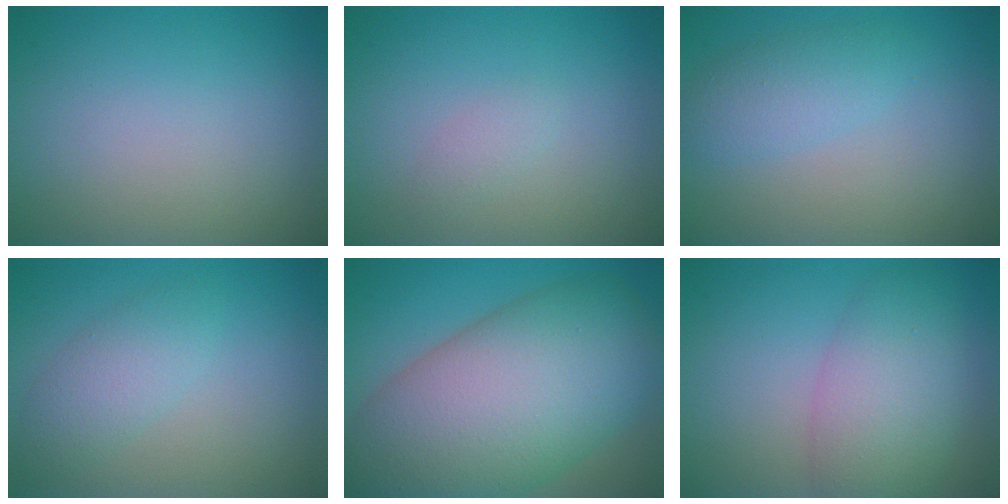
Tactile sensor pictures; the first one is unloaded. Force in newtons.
{"total": 1.0, "press": 1.0, "slide": 0.1}
{"total": 2.8, "press": 2.8, "slide": 0.1}
{"total": 2.7, "press": 2.7, "slide": 0.1}
{"total": 15.7, "press": 15.6, "slide": 0.7}
{"total": 5.8, "press": 5.8, "slide": 0.2}